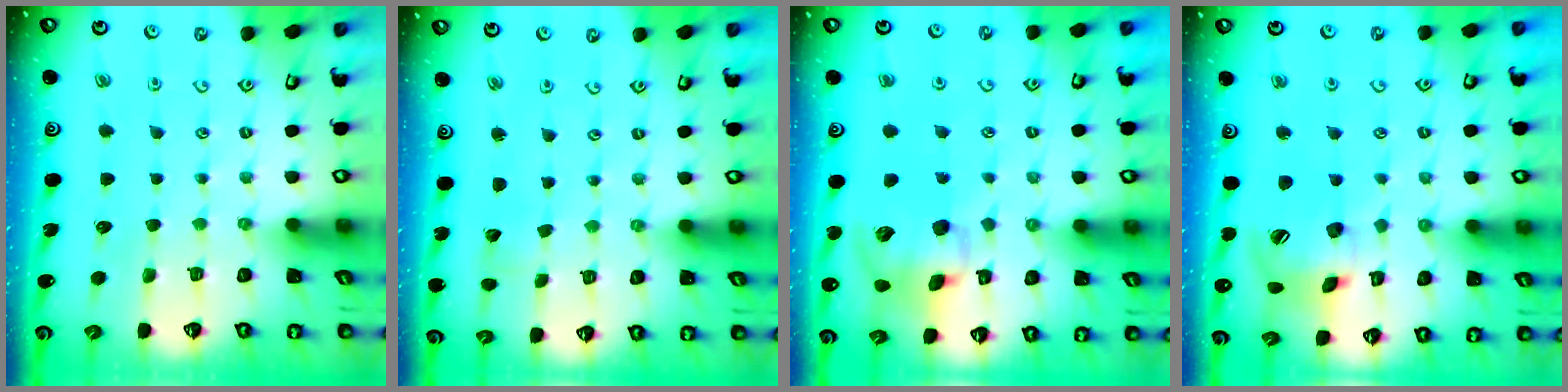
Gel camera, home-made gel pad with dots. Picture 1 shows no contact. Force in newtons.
{"total": 2.4, "press": 2.4, "slide": 0.3}
{"total": 13.5, "press": 13.4, "slide": 2.1}
{"total": 16.2, "press": 16.0, "slide": 2.7}